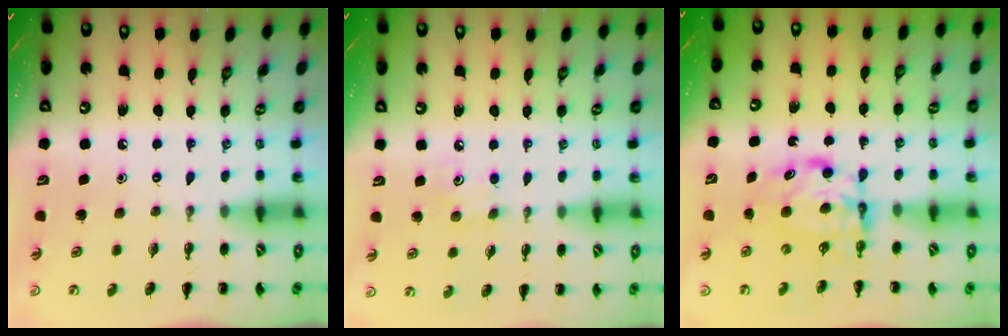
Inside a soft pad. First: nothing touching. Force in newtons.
{"total": 4.3, "press": 4.1, "slide": 1.1}
{"total": 5.7, "press": 5.6, "slide": 1.4}